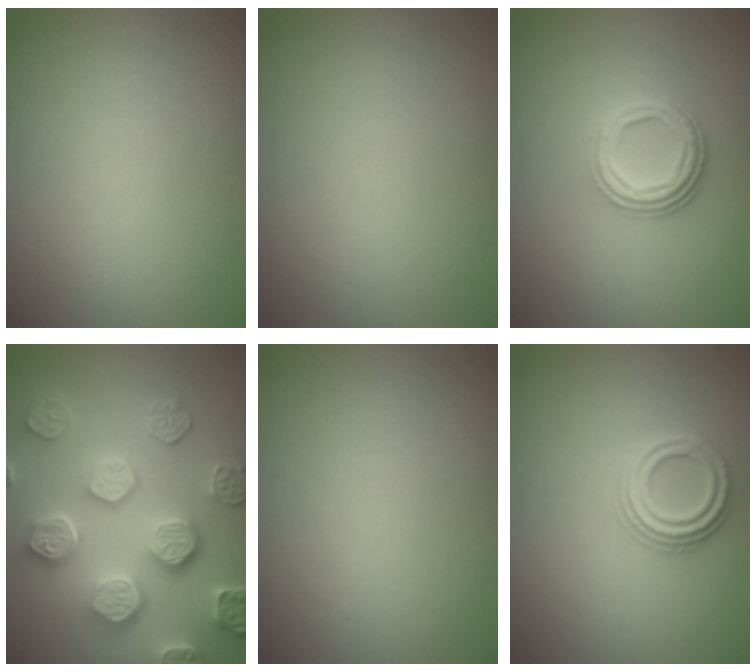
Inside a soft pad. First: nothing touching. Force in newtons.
{"total": 0.0}
{"total": 4.4, "press": 3.3, "slide": 3.0}
{"total": 7.3, "press": 6.1, "slide": 4.0}
{"total": 0.0}
{"total": 2.7, "press": 2.6, "slide": 0.8}